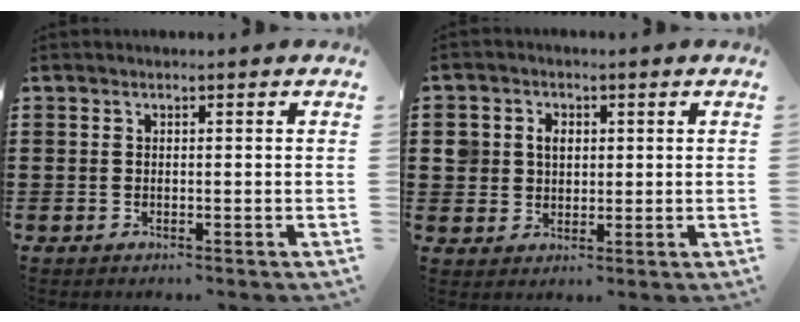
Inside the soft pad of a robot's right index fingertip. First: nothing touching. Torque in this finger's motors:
{"motor_torque": [0.72, 0.25, 0.12, 0.03]}